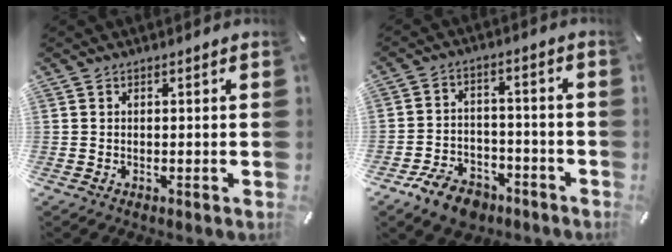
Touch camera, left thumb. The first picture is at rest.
{"total": 9.1, "force": [-6.5, 5.3, 3.5], "torque": [-0.057, 0.047, -0.117]}